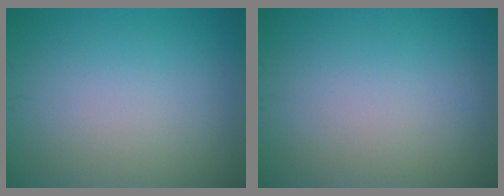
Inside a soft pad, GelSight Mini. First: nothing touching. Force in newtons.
{"total": 0.0}